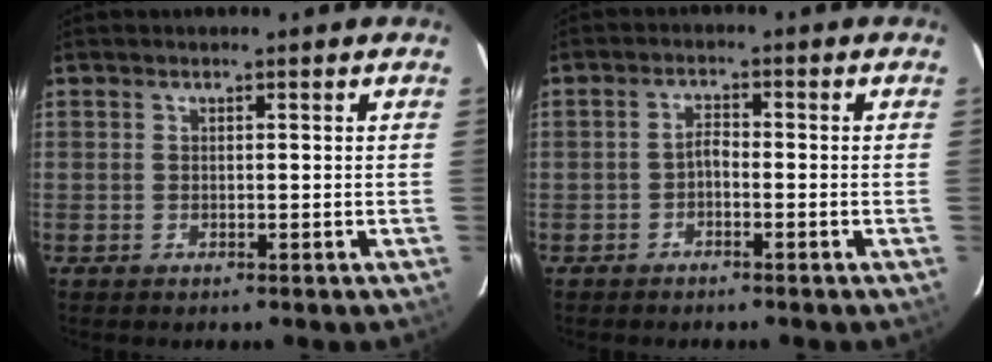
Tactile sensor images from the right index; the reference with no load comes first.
{"total": 1.7, "force": [-1.2, 0.7, 1.1], "torque": [-0.021, 0.007, -0.022]}